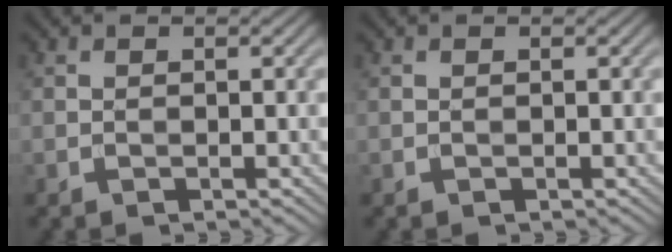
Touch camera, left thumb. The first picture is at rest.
{"total": 0.0}